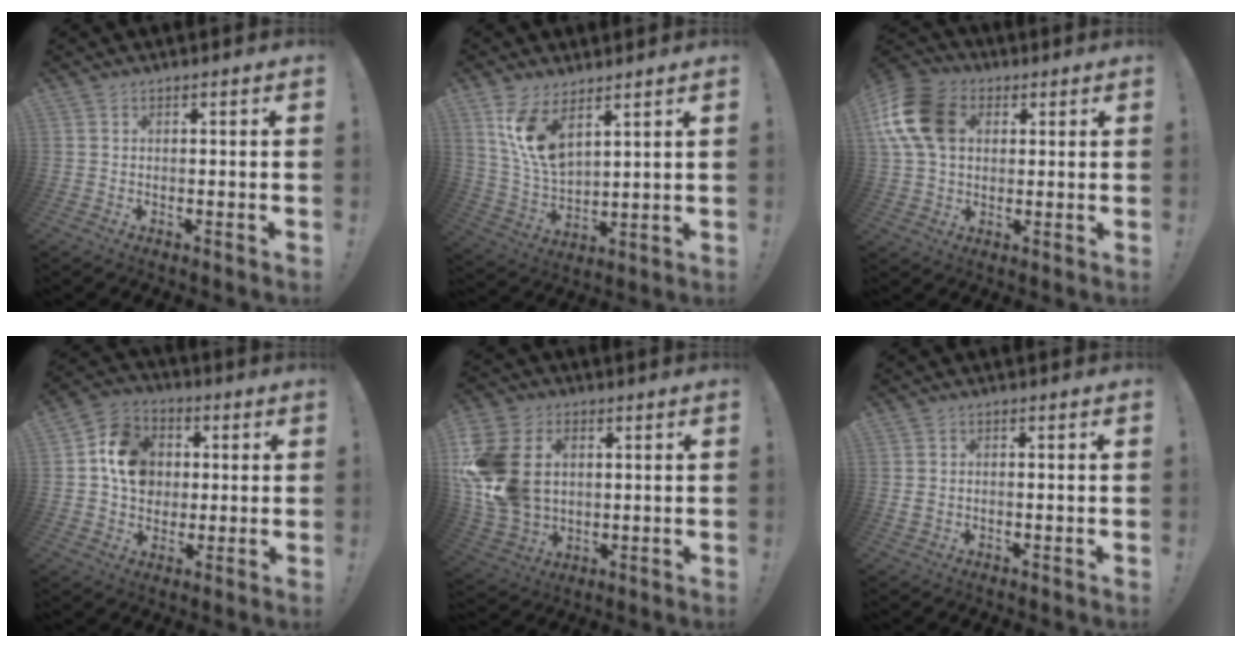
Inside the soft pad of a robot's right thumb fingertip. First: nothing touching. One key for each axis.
{"total": 12.0, "fx": 7.3, "fy": 5.3, "fz": 7.9, "tx": -0.159, "ty": -0.042, "tz": 0.136}
{"total": 16.9, "fx": 4.4, "fy": 12.5, "fz": 10.5, "tx": -0.207, "ty": -0.004, "tz": 0.086}
{"total": 13.3, "fx": 2.1, "fy": 11.5, "fz": 6.5, "tx": -0.088, "ty": 0.009, "tz": 0.049}
{"total": 19.1, "fx": 2.5, "fy": 14.4, "fz": 12.2, "tx": -0.237, "ty": 0.001, "tz": 0.056}
{"total": 1.3, "fx": -0.3, "fy": 1.1, "fz": 0.7, "tx": -0.022, "ty": 0.009, "tz": -0.002}